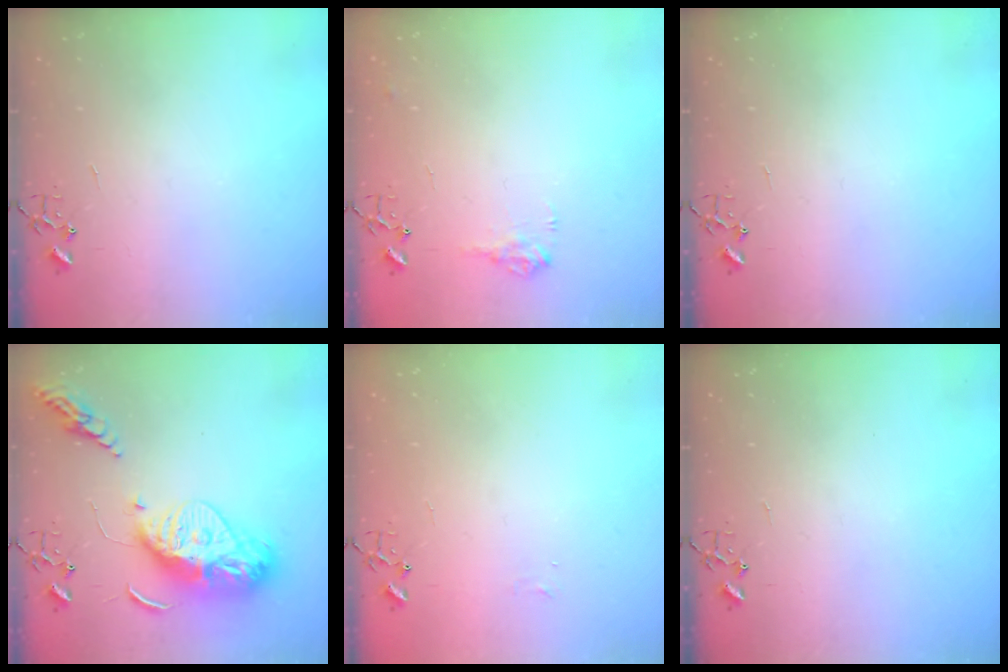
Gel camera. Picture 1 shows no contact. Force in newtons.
{"total": 8.1, "press": 8.1, "slide": 0.3}
{"total": 0.0}
{"total": 18.2, "press": 18.1, "slide": 1.5}
{"total": 3.8, "press": 3.8, "slide": 0.6}
{"total": 0.0}